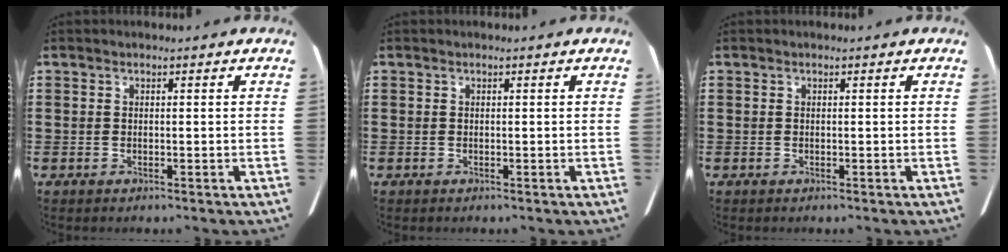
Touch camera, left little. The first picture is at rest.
{"total": 0.0}
{"total": 0.0}